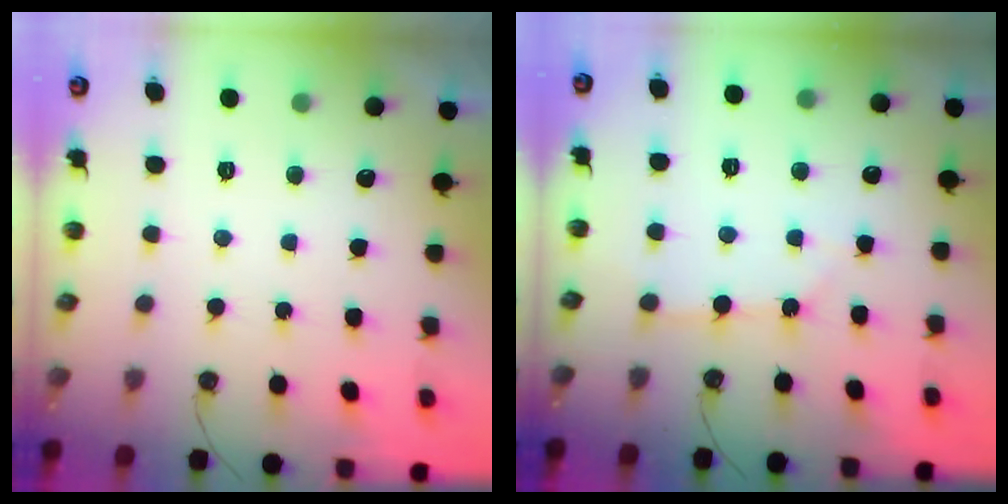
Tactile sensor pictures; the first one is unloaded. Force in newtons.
{"total": 3.5, "press": 3.5, "slide": 0.4}